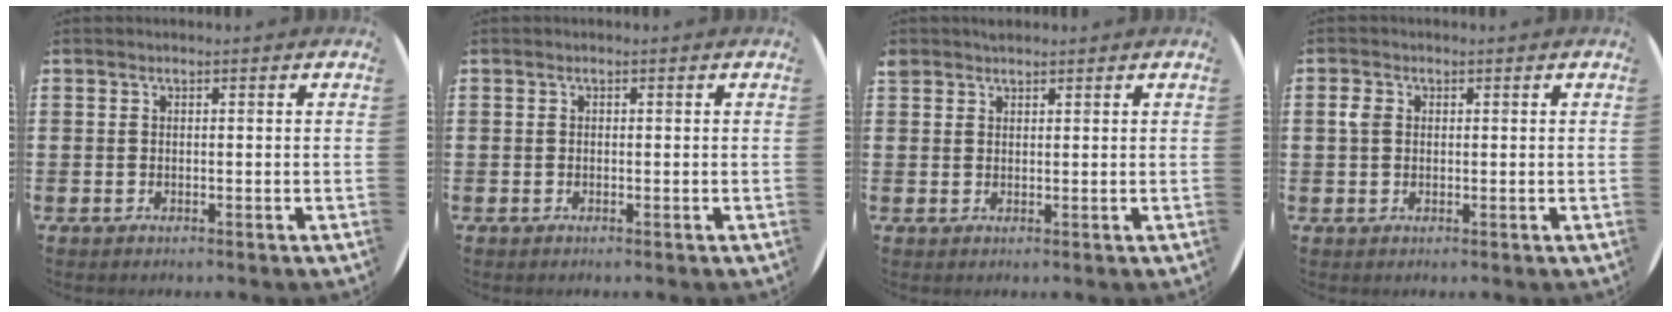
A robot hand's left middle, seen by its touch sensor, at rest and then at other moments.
{"total": 0.0}
{"total": 1.4, "force": [1.2, 0.5, -0.2], "torque": [0.003, 0.004, 0.025]}
{"total": 1.9, "force": [0.6, 1.5, 1.1], "torque": [-0.026, 0.008, 0.011]}